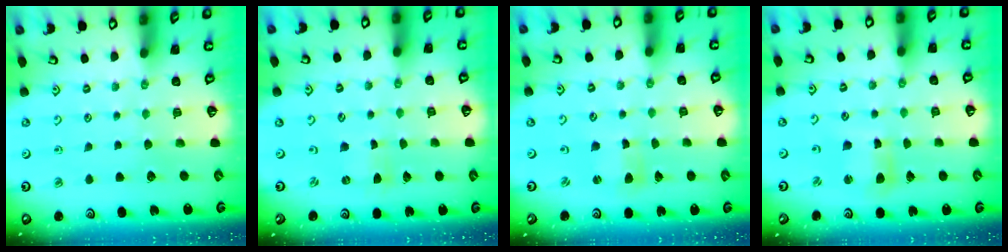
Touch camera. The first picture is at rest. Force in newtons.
{"total": 0.0}
{"total": 2.5, "press": 2.5, "slide": 0.3}
{"total": 5.8, "press": 5.7, "slide": 0.7}